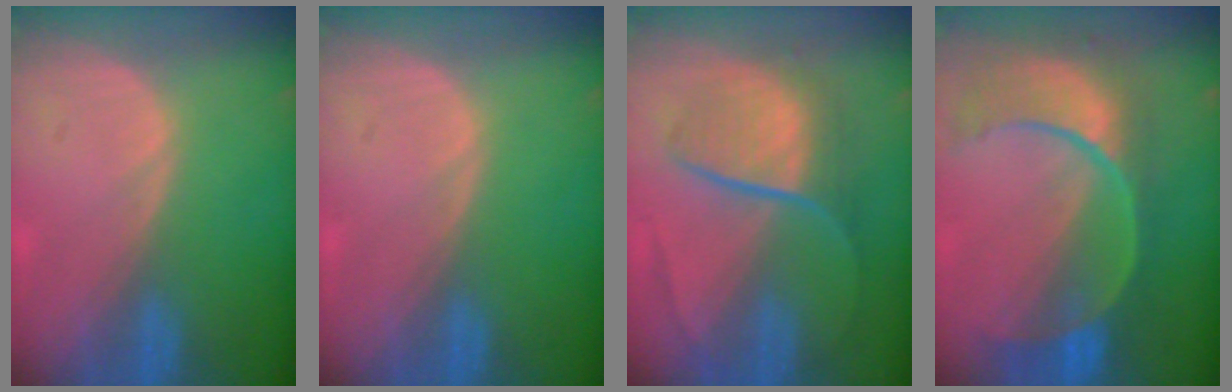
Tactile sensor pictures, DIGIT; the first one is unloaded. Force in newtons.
{"total": 0.0}
{"total": 8.9, "press": 7.5, "slide": 4.7}
{"total": 11.2, "press": 9.4, "slide": 6.1}